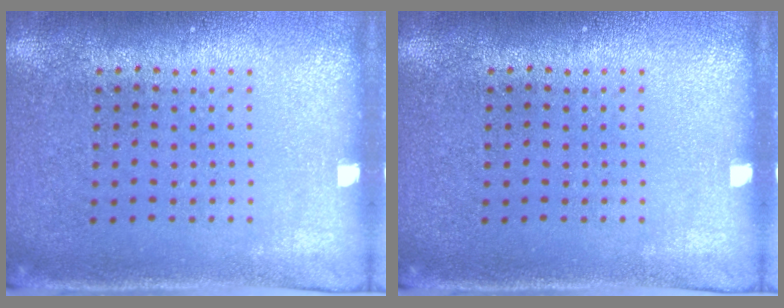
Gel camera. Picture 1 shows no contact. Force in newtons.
{"total": 0.0}